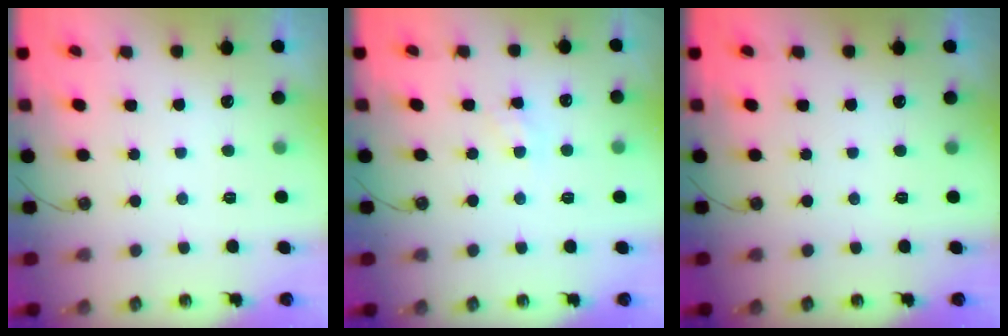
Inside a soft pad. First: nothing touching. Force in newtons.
{"total": 7.1, "press": 7.1, "slide": 0.9}
{"total": 0.0}